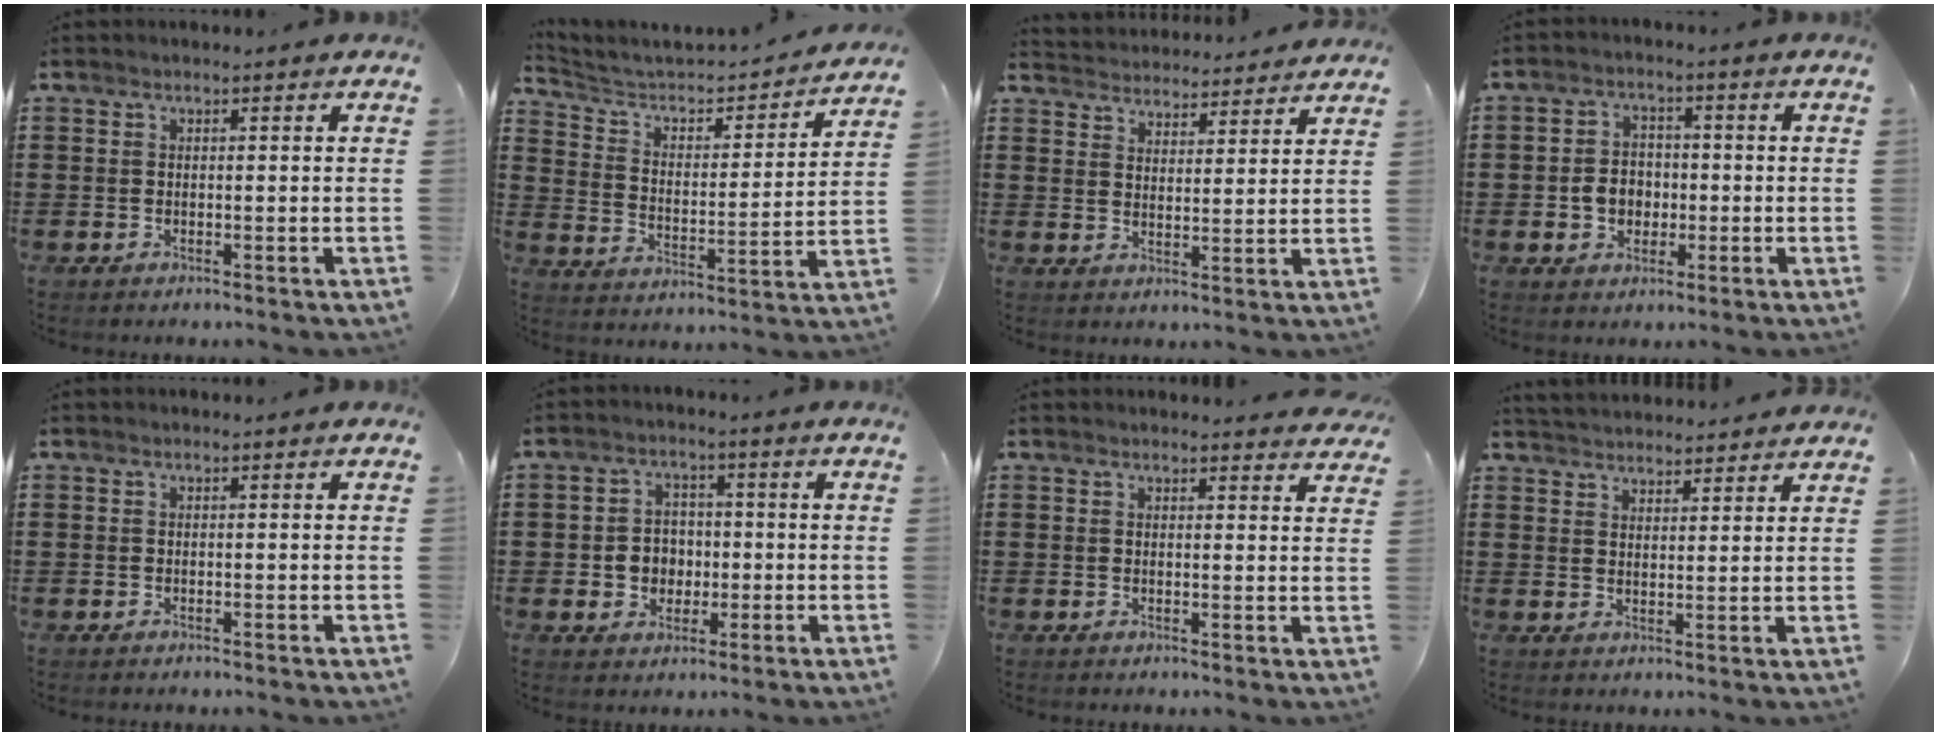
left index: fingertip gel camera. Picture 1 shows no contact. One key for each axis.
{"total": 3.6, "fx": 3.1, "fy": 1.6, "fz": 1.0, "tx": -0.045, "ty": -0.029, "tz": 0.040}
{"total": 4.0, "fx": 3.9, "fy": 0.0, "fz": -0.6, "tx": -0.006, "ty": -0.025, "tz": 0.069}
{"total": 4.6, "fx": -0.7, "fy": 3.8, "fz": 2.6, "tx": -0.050, "ty": 0.005, "tz": -0.018}
{"total": 0.0}
{"total": 4.5, "fx": -0.5, "fy": 4.1, "fz": 1.7, "tx": -0.038, "ty": 0.007, "tz": -0.013}
{"total": 2.0, "fx": 2.0, "fy": 0.2, "fz": 0.1, "tx": 0.001, "ty": -0.005, "tz": 0.037}
{"total": 3.3, "fx": 3.3, "fy": 0.1, "fz": -0.3, "tx": -0.006, "ty": -0.011, "tz": 0.061}